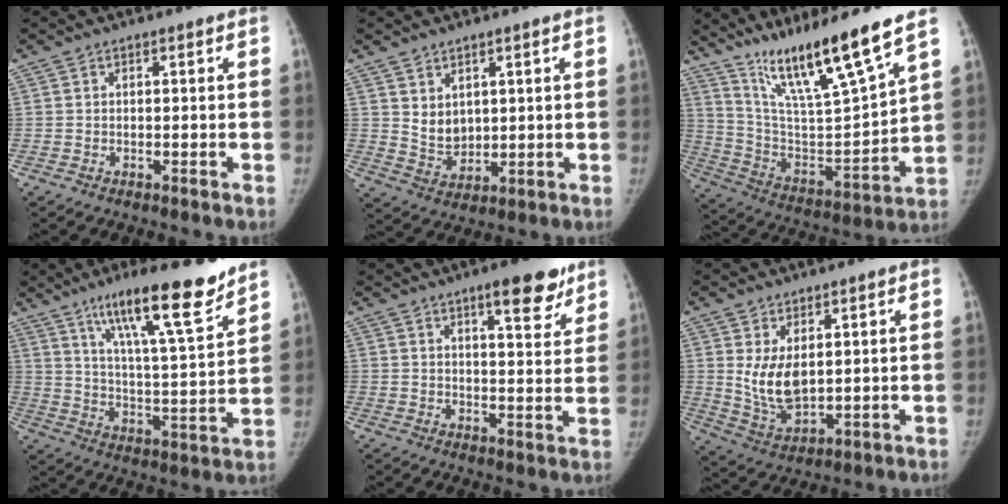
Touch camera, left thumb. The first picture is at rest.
{"total": 5.4, "force": [2.6, 3.8, 2.9], "torque": [-0.032, -0.027, 0.062]}
{"total": 20.3, "force": [14.7, 1.1, 14.0], "torque": [-0.216, -0.074, 0.272]}
{"total": 18.8, "force": [12.9, 2.8, 13.3], "torque": [-0.191, -0.071, 0.213]}
{"total": 9.5, "force": [6.3, 2.8, 6.5], "torque": [-0.063, -0.035, 0.086]}
{"total": 8.3, "force": [2.2, 4.7, 6.5], "torque": [-0.112, -0.025, 0.061]}